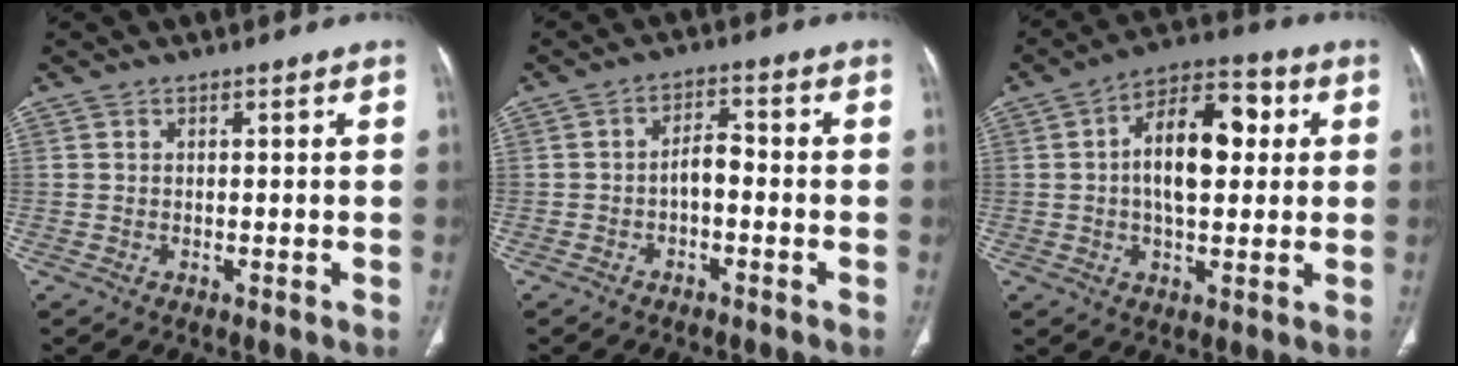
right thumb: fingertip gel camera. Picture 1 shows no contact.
{"total": 3.7, "force": [-1.2, 1.9, 2.9], "torque": [-0.041, 0.025, -0.025]}
{"total": 13.7, "force": [2.0, 7.2, 11.5], "torque": [-0.166, 0.018, 0.024]}